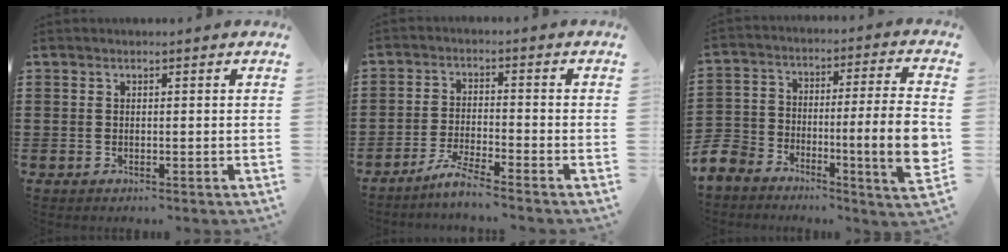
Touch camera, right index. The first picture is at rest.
{"total": 4.2, "force": [-3.8, -0.3, 1.8], "torque": [-0.046, -0.007, -0.076]}
{"total": 13.0, "force": [-6.3, 3.3, 10.8], "torque": [-0.191, 0.003, -0.113]}